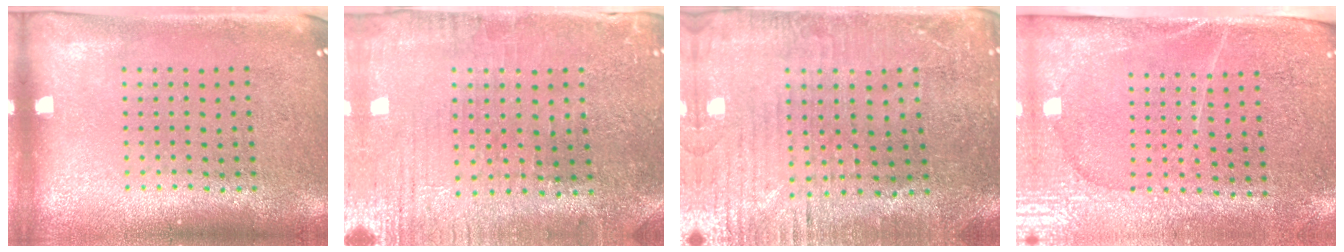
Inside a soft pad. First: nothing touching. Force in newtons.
{"total": 0.6, "press": 0.5, "slide": 0.3}
{"total": 1.4, "press": 1.3, "slide": 0.5}
{"total": 3.0, "press": 2.8, "slide": 1.3}